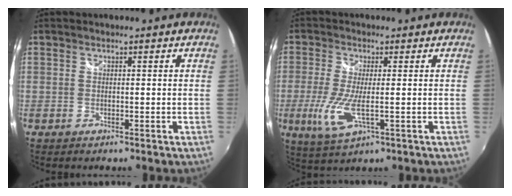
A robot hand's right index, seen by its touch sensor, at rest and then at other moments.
{"total": 8.0, "force": [-2.0, 2.2, 7.4], "torque": [-0.162, -0.016, -0.037]}